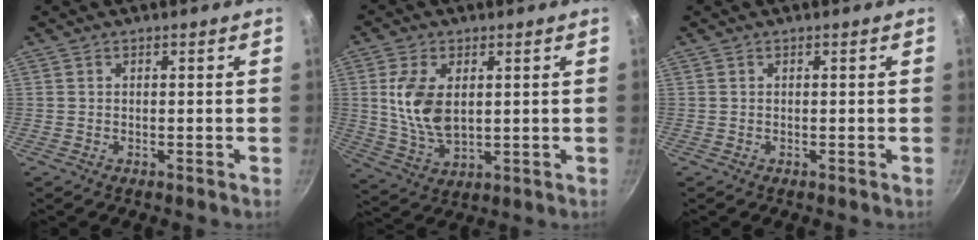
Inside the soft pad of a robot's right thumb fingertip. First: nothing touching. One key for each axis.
{"total": 10.5, "fx": 1.9, "fy": 6.0, "fz": 8.4, "tx": -0.164, "ty": -0.017, "tz": 0.043}
{"total": 0.0}